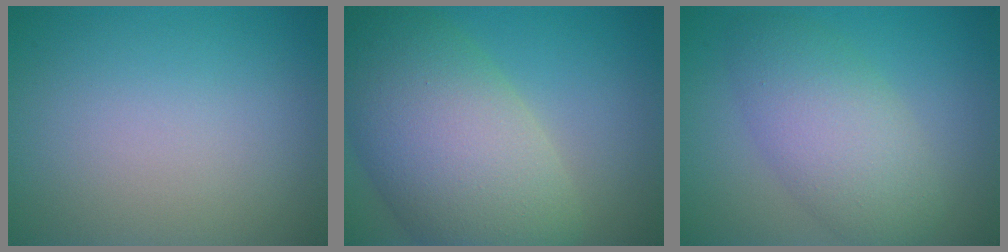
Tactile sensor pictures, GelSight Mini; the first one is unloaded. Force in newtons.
{"total": 11.8, "press": 11.8, "slide": 0.5}
{"total": 5.6, "press": 5.5, "slide": 0.2}